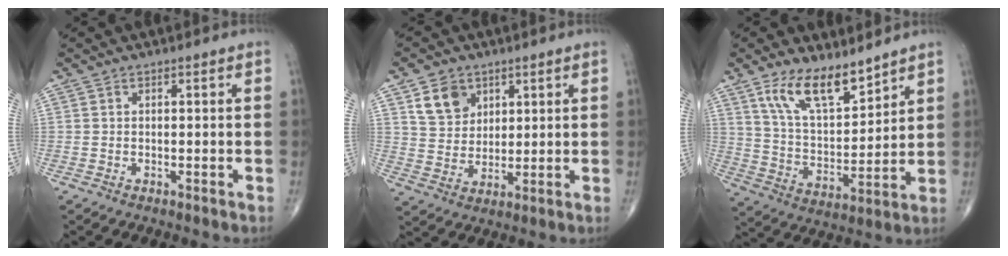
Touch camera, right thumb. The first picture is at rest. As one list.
[{"total": 7.7, "force": [3.9, 5.8, 3.1], "torque": [-0.031, -0.022, 0.076]}, {"total": 12.1, "force": [8.7, 4.8, 6.9], "torque": [-0.106, -0.060, 0.175]}]